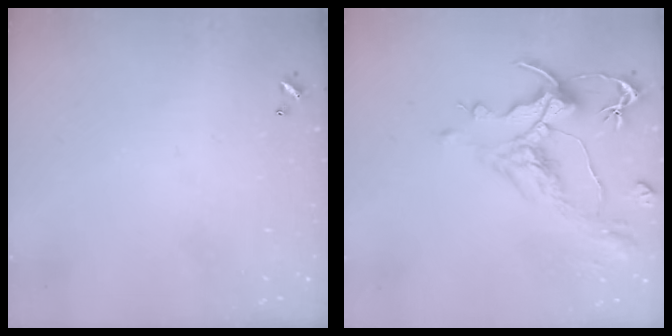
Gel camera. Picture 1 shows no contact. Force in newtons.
{"total": 1.8, "press": 1.2, "slide": 1.4}